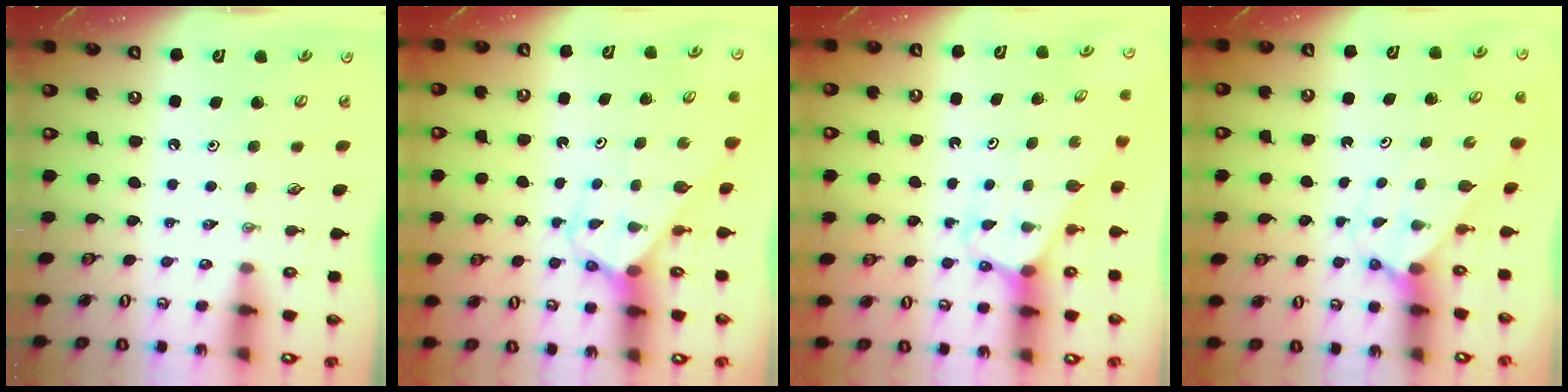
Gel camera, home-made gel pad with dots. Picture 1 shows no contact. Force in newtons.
{"total": 3.3, "press": 3.3, "slide": 0.1}
{"total": 3.2, "press": 3.2, "slide": 0.2}
{"total": 2.6, "press": 2.6, "slide": 0.3}